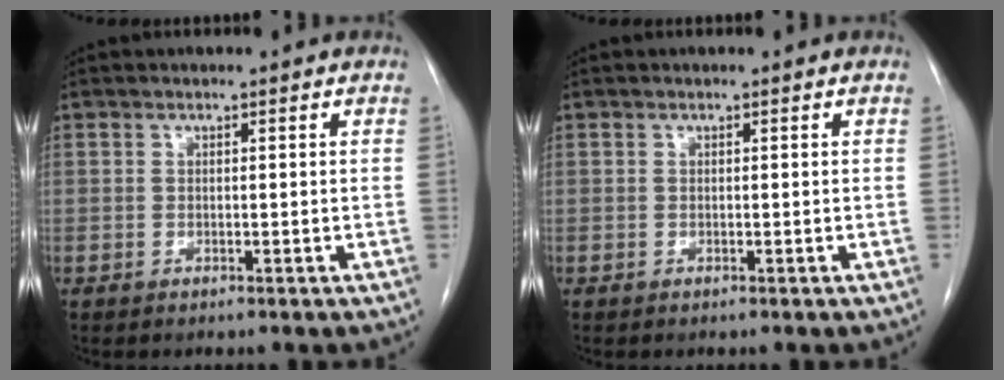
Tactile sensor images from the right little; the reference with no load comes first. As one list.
[{"total": 0.0}]